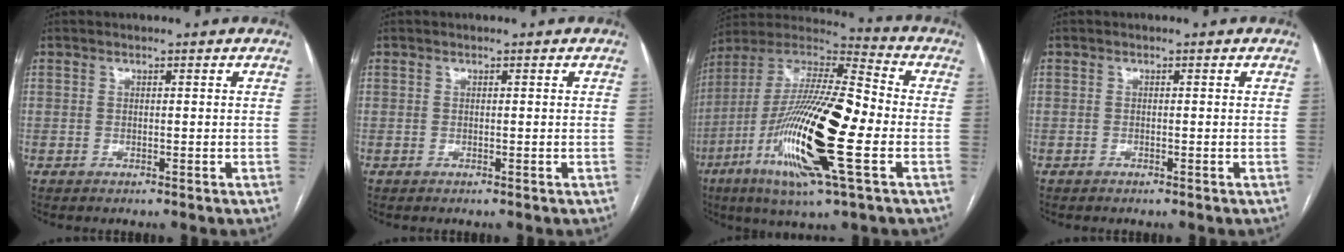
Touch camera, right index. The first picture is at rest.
{"total": 0.0}
{"total": 23.5, "force": [-6.4, 3.1, 22.4], "torque": [-0.455, -0.025, -0.119]}
{"total": 0.0}